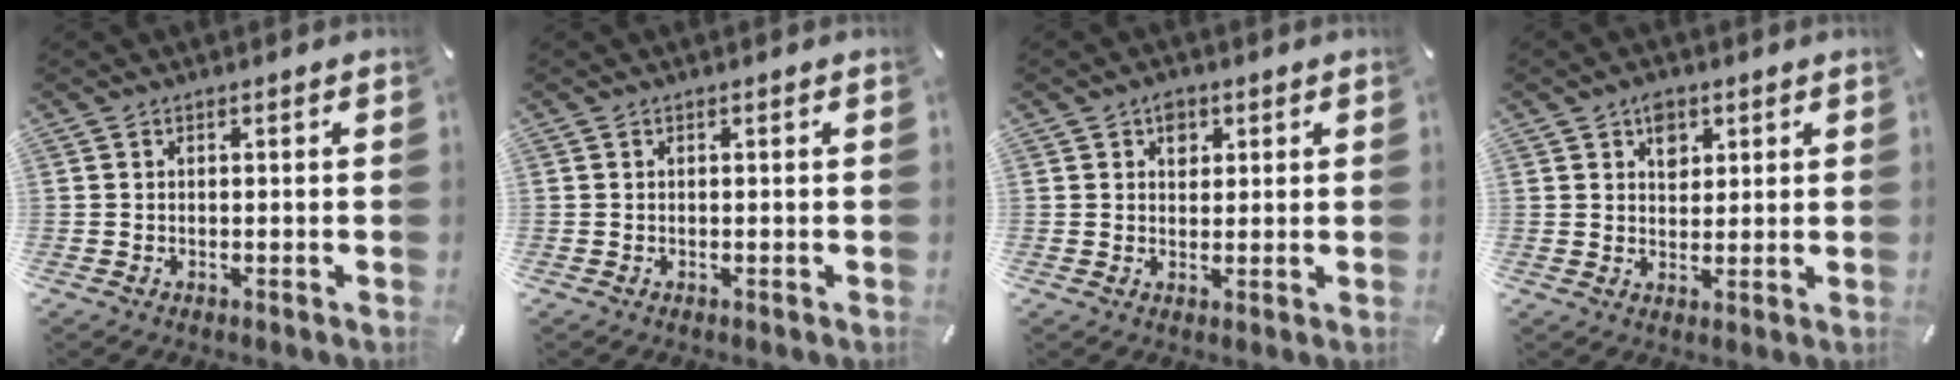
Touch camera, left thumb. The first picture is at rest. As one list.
[{"total": 0.0}, {"total": 3.1, "force": [1.4, 2.4, 1.4], "torque": [-0.007, -0.006, 0.019]}, {"total": 4.3, "force": [2.1, 3.2, 1.9], "torque": [-0.013, -0.008, 0.032]}]